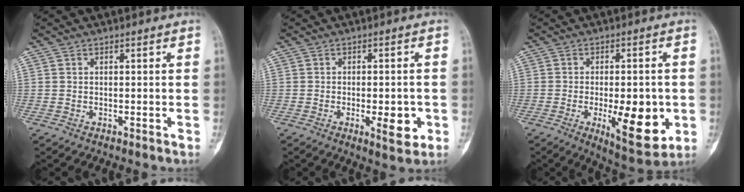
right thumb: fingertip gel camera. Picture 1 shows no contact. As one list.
[{"total": 6.3, "force": [-1.8, 2.4, 5.5], "torque": [-0.066, -0.002, -0.019]}, {"total": 11.4, "force": [-2.4, 4.7, 10.1], "torque": [-0.120, -0.013, -0.024]}]